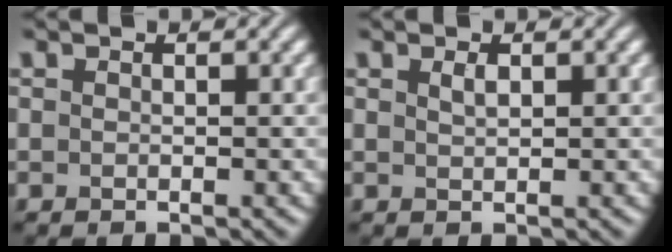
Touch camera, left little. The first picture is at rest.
{"total": 0.9, "force": [0.5, 0.3, 0.7], "torque": [-0.015, 0.001, 0.011]}